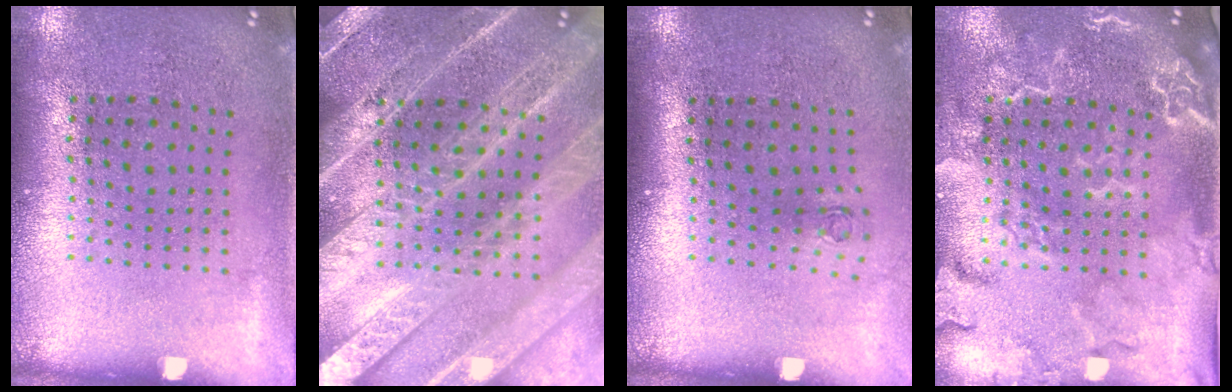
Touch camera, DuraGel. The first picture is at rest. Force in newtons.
{"total": 6.0, "press": 5.9, "slide": 0.8}
{"total": 0.6, "press": 0.3, "slide": 0.6}
{"total": 2.8, "press": 2.5, "slide": 1.3}